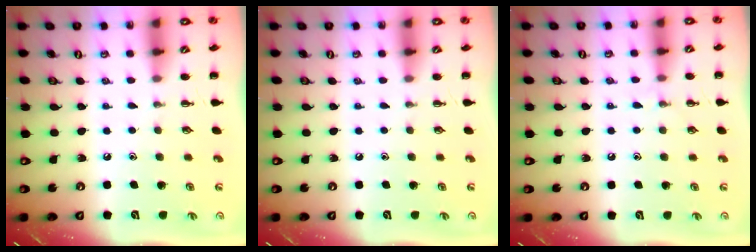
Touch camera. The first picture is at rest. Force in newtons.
{"total": 0.0}
{"total": 4.6, "press": 4.3, "slide": 1.5}